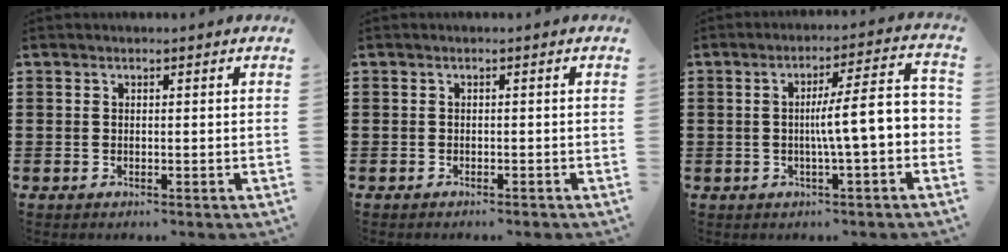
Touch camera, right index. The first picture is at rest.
{"total": 0.7, "force": [-0.6, 0.2, 0.0], "torque": [-0.003, 0.000, -0.014]}
{"total": 9.0, "force": [-0.8, 1.2, 8.9], "torque": [-0.148, -0.001, -0.018]}